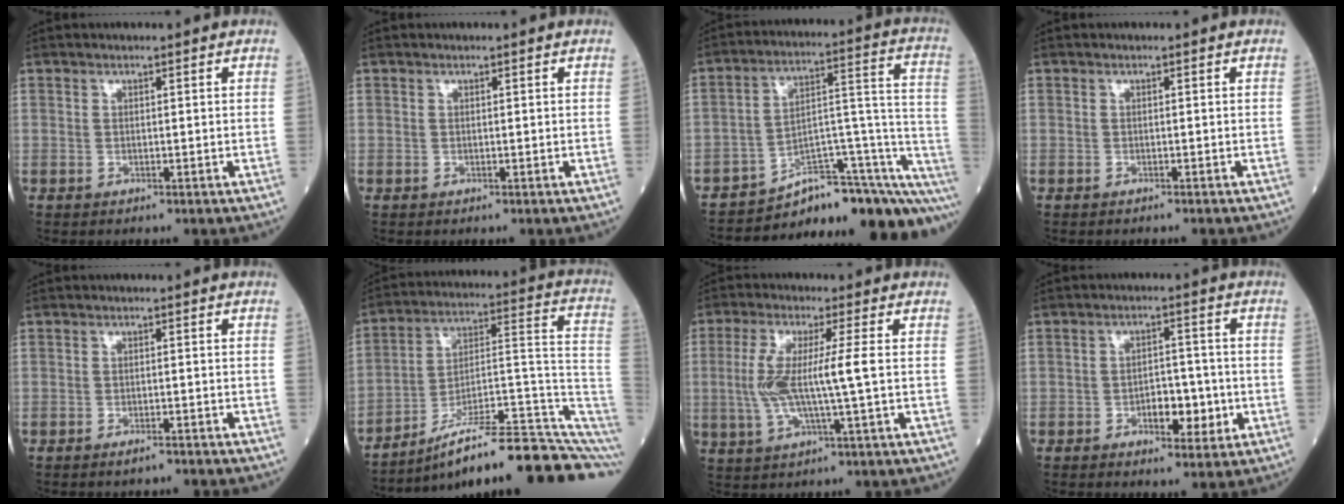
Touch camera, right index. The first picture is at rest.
{"total": 0.0}
{"total": 20.4, "force": [-18.5, 3.3, 7.9], "torque": [-0.029, 0.071, -0.259]}
{"total": 1.1, "force": [-1.0, 0.0, 0.4], "torque": [-0.005, -0.001, -0.016]}
{"total": 2.3, "force": [-2.2, 0.1, 0.8], "torque": [-0.013, -0.002, -0.028]}
{"total": 21.0, "force": [-14.7, 2.1, 14.9], "torque": [-0.151, 0.047, -0.228]}
{"total": 7.9, "force": [-0.1, -0.1, 7.9], "torque": [-0.172, 0.001, -0.005]}
{"total": 5.4, "force": [-1.8, 2.7, 4.4], "torque": [-0.059, 0.005, -0.025]}